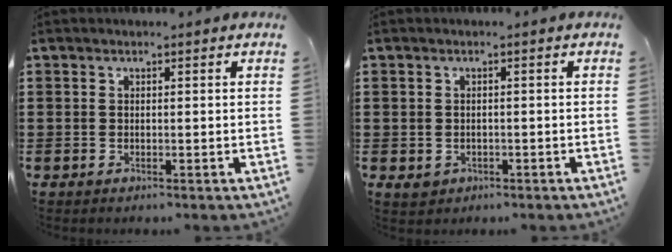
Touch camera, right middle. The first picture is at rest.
{"total": 1.4, "force": [-0.5, 1.2, 0.5], "torque": [-0.013, 0.001, -0.013]}